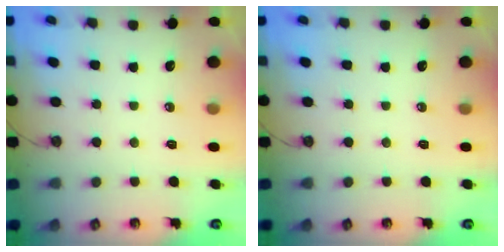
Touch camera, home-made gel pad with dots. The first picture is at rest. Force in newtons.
{"total": 0.0}